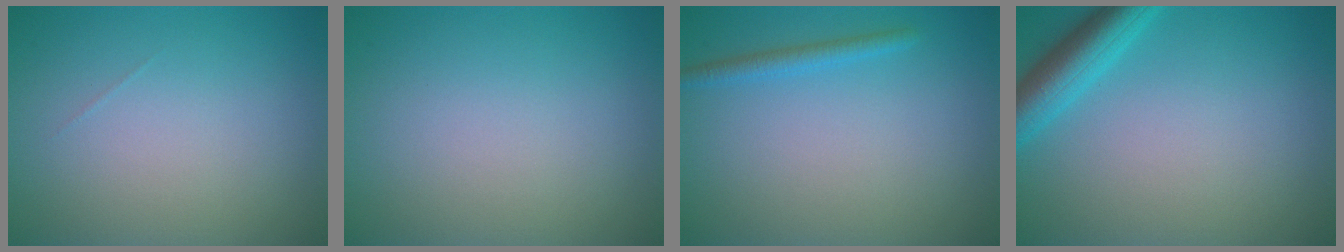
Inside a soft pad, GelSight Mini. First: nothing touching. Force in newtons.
{"total": 0.0}
{"total": 1.5, "press": 1.4, "slide": 0.1}
{"total": 4.2, "press": 4.2, "slide": 0.3}